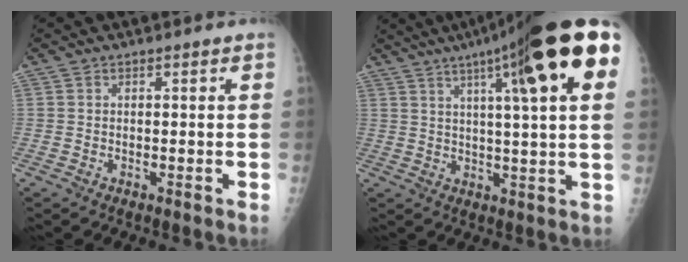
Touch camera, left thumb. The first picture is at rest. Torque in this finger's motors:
{"motor_torque": [0.37, 0.87, 1.43, -1.34, 0.14]}